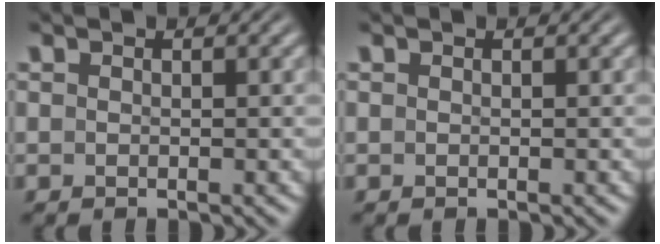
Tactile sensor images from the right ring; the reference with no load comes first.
{"total": 0.0}